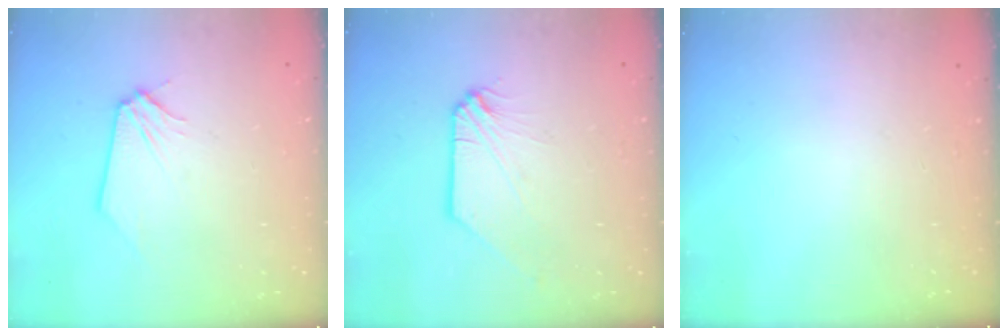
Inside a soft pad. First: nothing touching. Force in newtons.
{"total": 0.0}
{"total": 0.0}